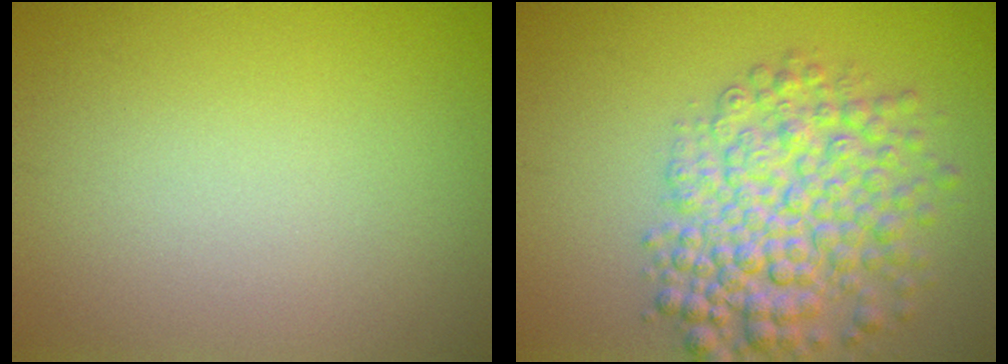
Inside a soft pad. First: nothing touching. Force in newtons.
{"total": 7.0, "press": 7.0, "slide": 0.2}